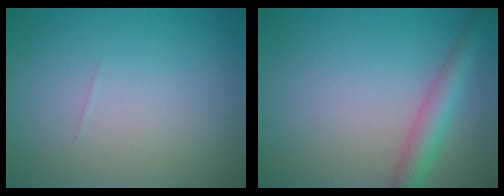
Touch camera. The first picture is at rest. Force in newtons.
{"total": 3.4, "press": 3.4, "slide": 0.2}